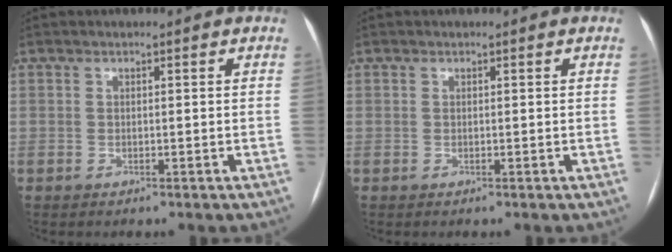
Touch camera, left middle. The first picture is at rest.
{"total": 0.0}